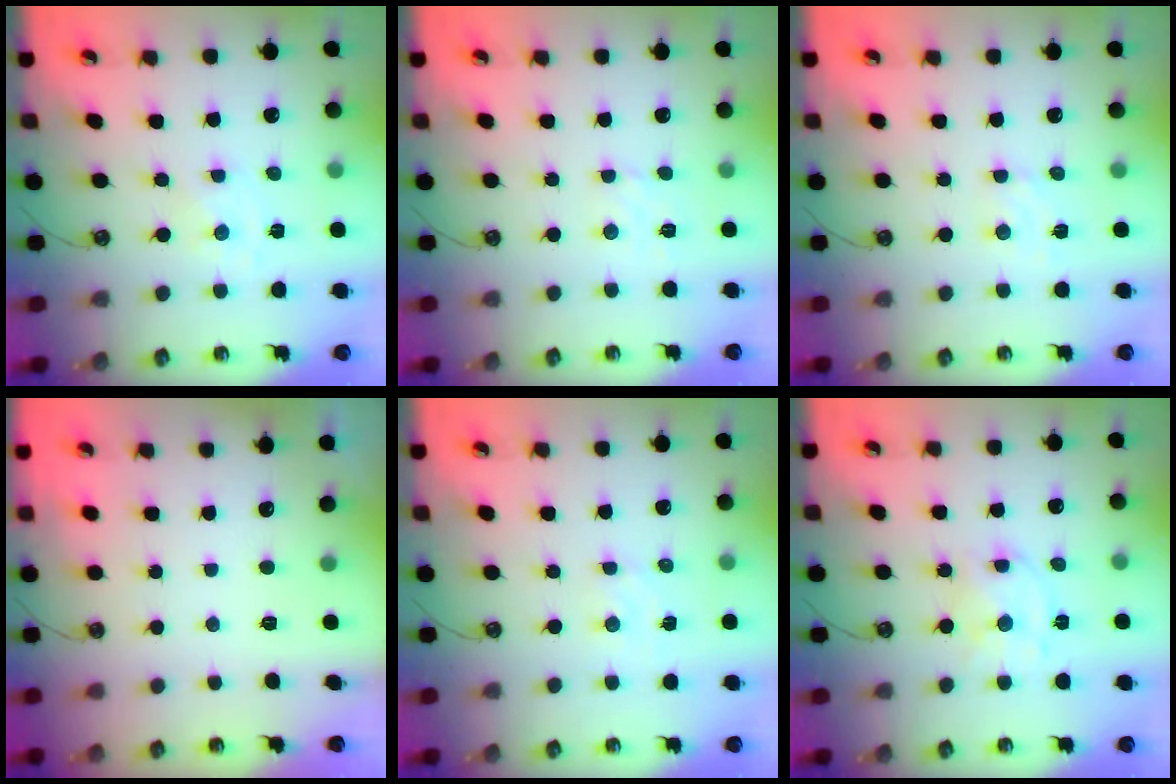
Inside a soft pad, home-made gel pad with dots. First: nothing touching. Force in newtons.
{"total": 1.5, "press": 1.4, "slide": 0.6}
{"total": 5.0, "press": 4.9, "slide": 0.6}
{"total": 0.0}
{"total": 1.8, "press": 1.8, "slide": 0.3}
{"total": 8.0, "press": 8.0, "slide": 0.5}